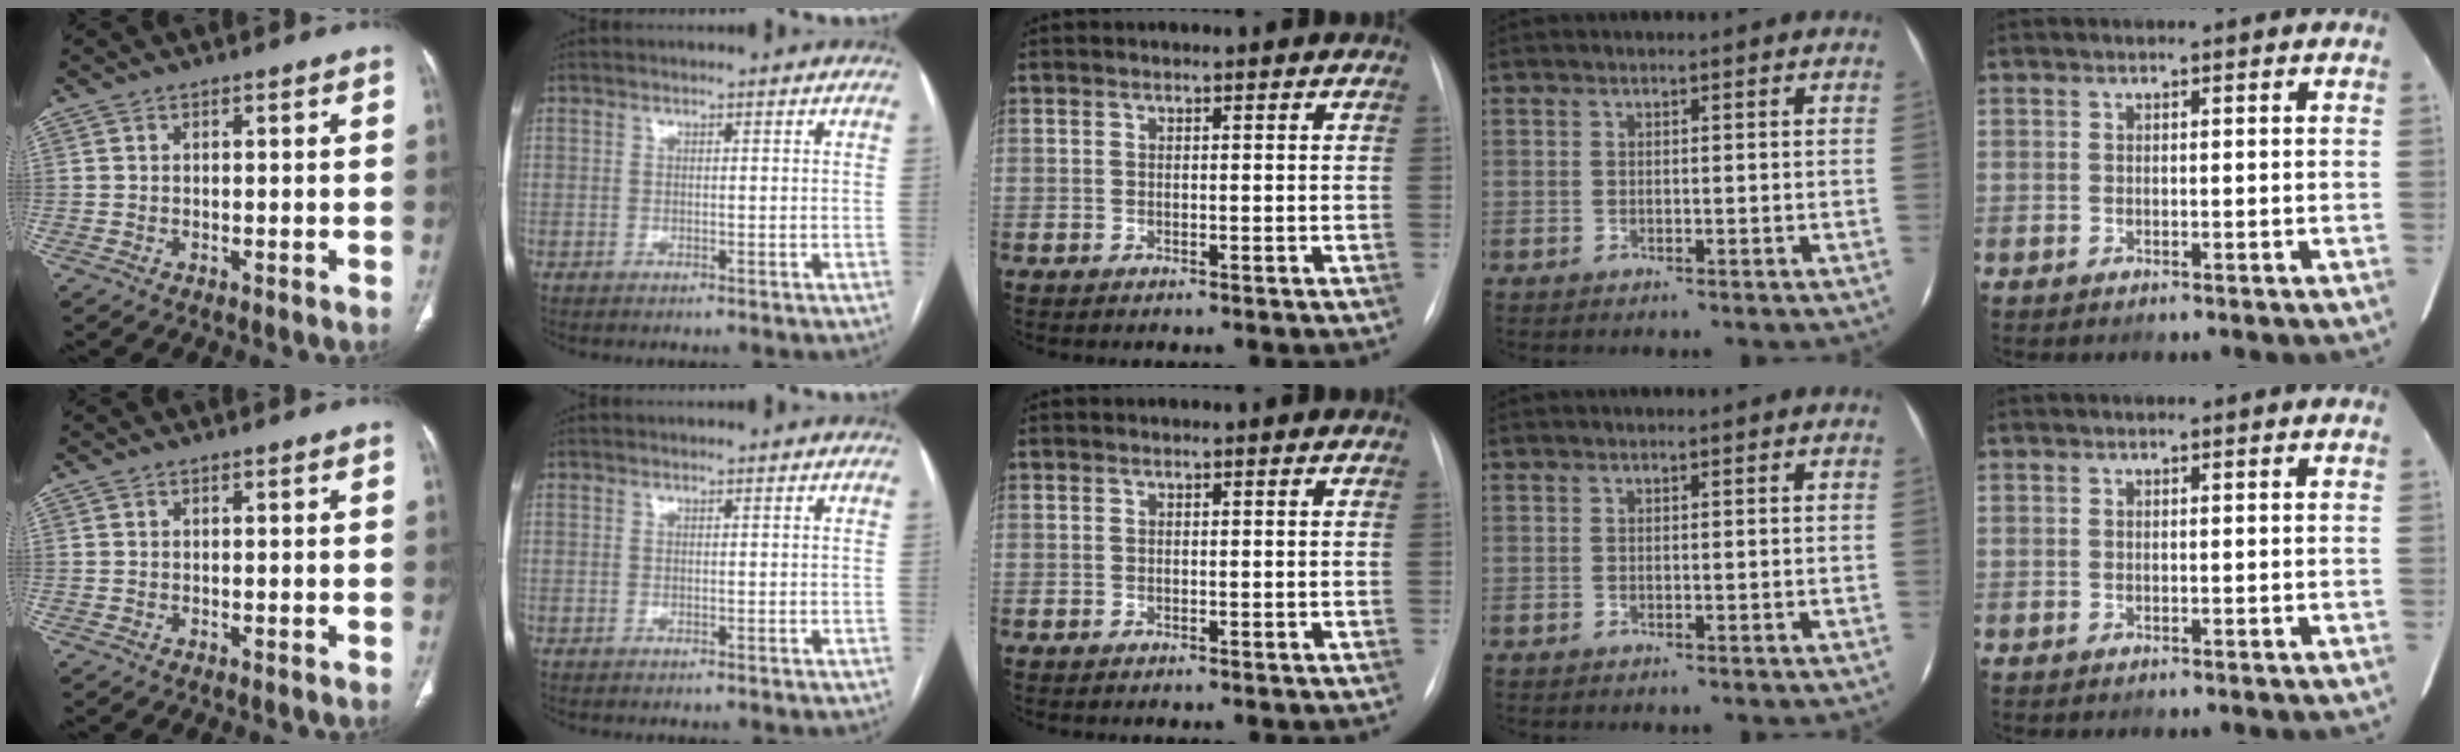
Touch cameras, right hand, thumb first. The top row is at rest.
{}